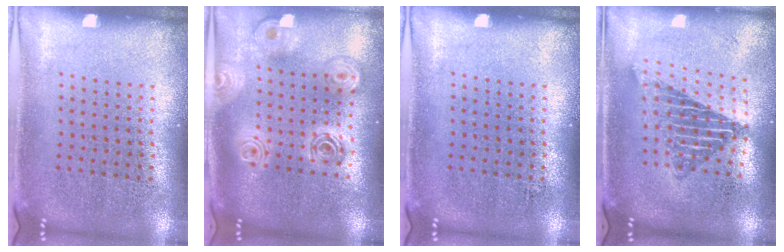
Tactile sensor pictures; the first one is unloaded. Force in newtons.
{"total": 2.3, "press": 1.8, "slide": 1.4}
{"total": 0.0}
{"total": 1.7, "press": 1.4, "slide": 1.0}